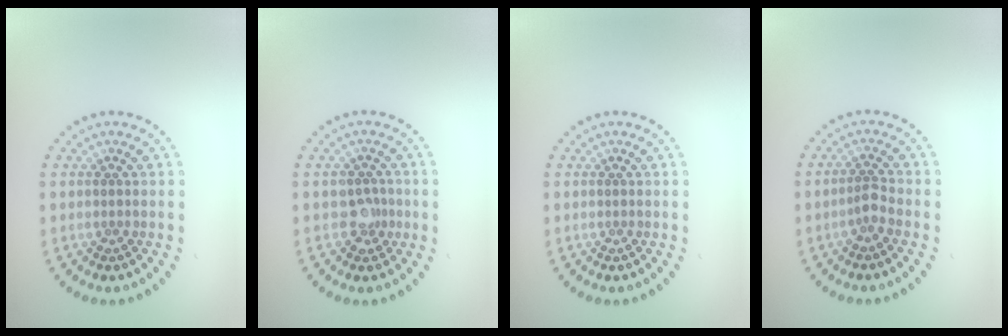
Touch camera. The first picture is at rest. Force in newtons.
{"total": 1.8, "press": 1.7, "slide": 0.7}
{"total": 0.0}
{"total": 1.6, "press": 1.2, "slide": 1.0}